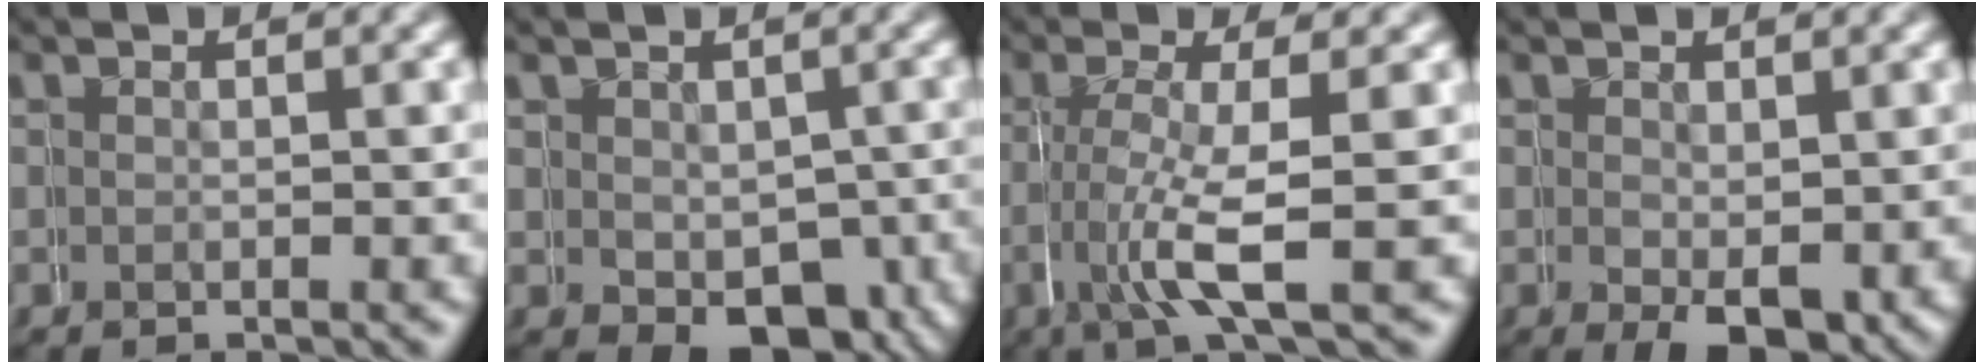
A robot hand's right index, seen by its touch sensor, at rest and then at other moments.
{"total": 5.0, "force": [-2.0, 3.3, 3.2], "torque": [-0.034, -0.015, -0.028]}
{"total": 4.0, "force": [0.1, 0.7, 4.0], "torque": [-0.088, -0.010, 0.006]}
{"total": 4.4, "force": [-1.0, 1.8, 3.9], "torque": [-0.067, -0.019, -0.005]}